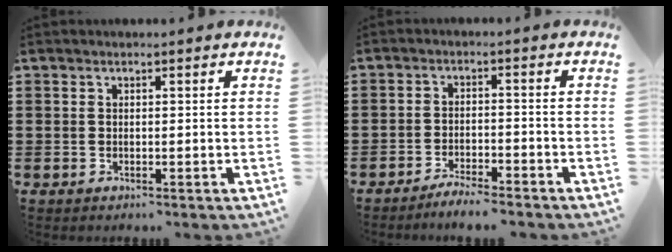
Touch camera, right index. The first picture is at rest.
{"total": 3.2, "force": [-3.1, 0.0, 0.6], "torque": [-0.013, 0.006, -0.064]}